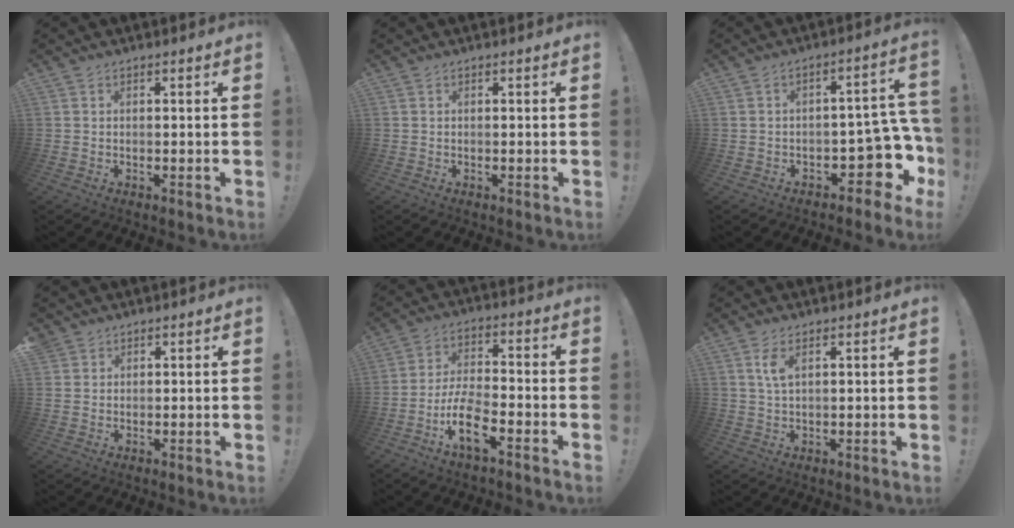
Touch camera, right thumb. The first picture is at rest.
{"total": 0.0}
{"total": 10.2, "force": [-4.0, 5.6, 7.5], "torque": [-0.071, 0.019, -0.058]}
{"total": 2.2, "force": [1.7, 1.3, 0.0], "torque": [0.003, -0.008, 0.031]}
{"total": 11.7, "force": [-6.1, 4.4, 9.0], "torque": [-0.178, 0.021, -0.109]}
{"total": 4.3, "force": [2.0, 1.8, 3.3], "torque": [-0.056, -0.009, 0.033]}